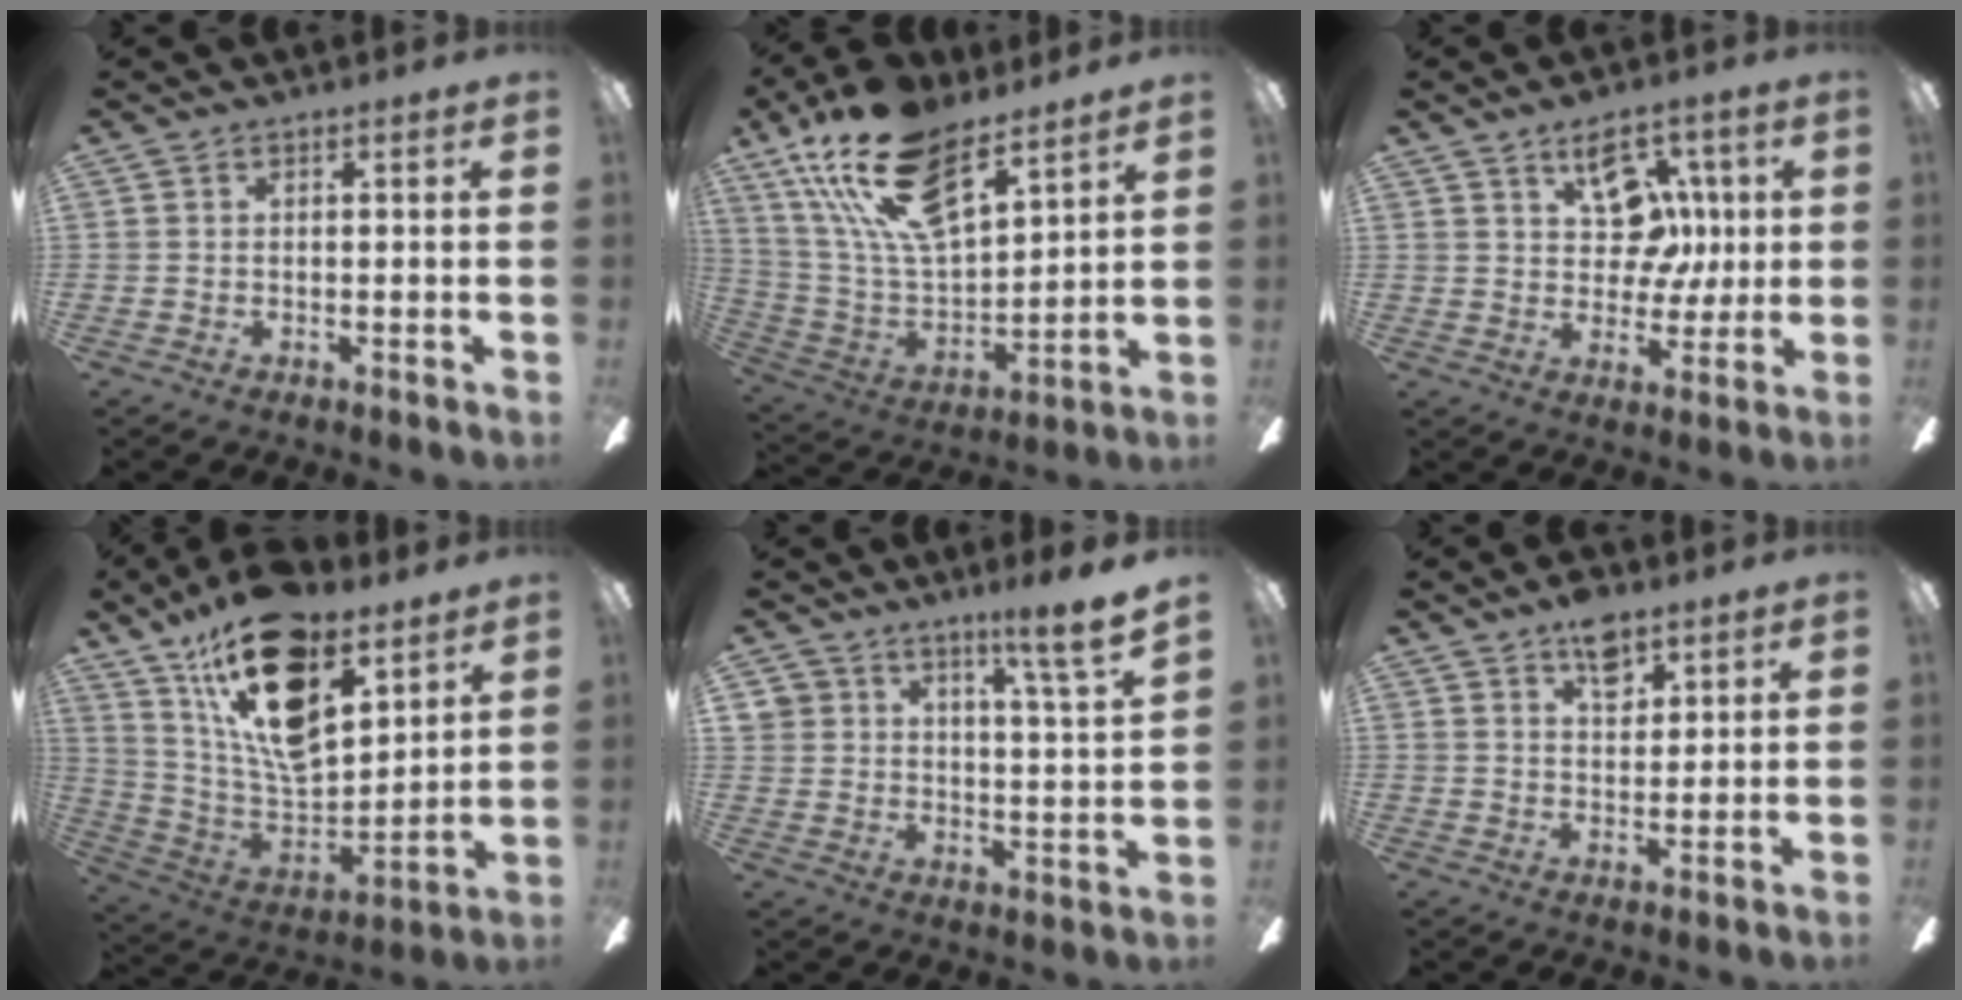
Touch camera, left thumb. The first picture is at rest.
{"total": 22.0, "force": [14.4, 9.6, 13.7], "torque": [-0.278, -0.080, 0.254]}
{"total": 12.7, "force": [5.0, 9.0, 7.4], "torque": [-0.089, -0.010, 0.091]}
{"total": 22.4, "force": [14.0, 10.4, 14.1], "torque": [-0.262, -0.082, 0.241]}
{"total": 9.3, "force": [7.9, 2.0, 4.5], "torque": [-0.070, -0.050, 0.139]}
{"total": 7.2, "force": [4.6, 4.0, 3.9], "torque": [-0.048, -0.015, 0.078]}